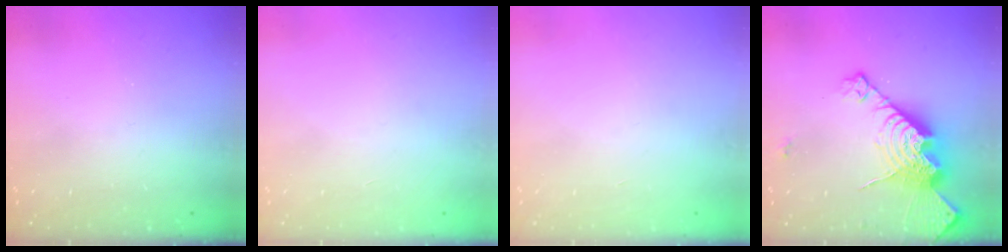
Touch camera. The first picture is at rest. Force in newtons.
{"total": 0.0}
{"total": 0.0}
{"total": 18.4, "press": 18.4, "slide": 1.4}